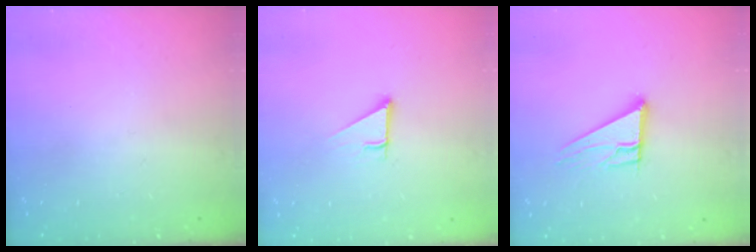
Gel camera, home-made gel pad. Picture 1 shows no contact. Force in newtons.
{"total": 3.0, "press": 3.0, "slide": 0.1}
{"total": 10.7, "press": 10.7, "slide": 0.7}